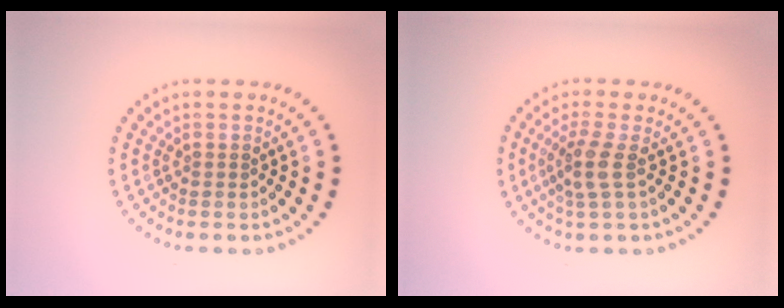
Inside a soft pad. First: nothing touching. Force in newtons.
{"total": 2.3, "press": 1.9, "slide": 1.4}